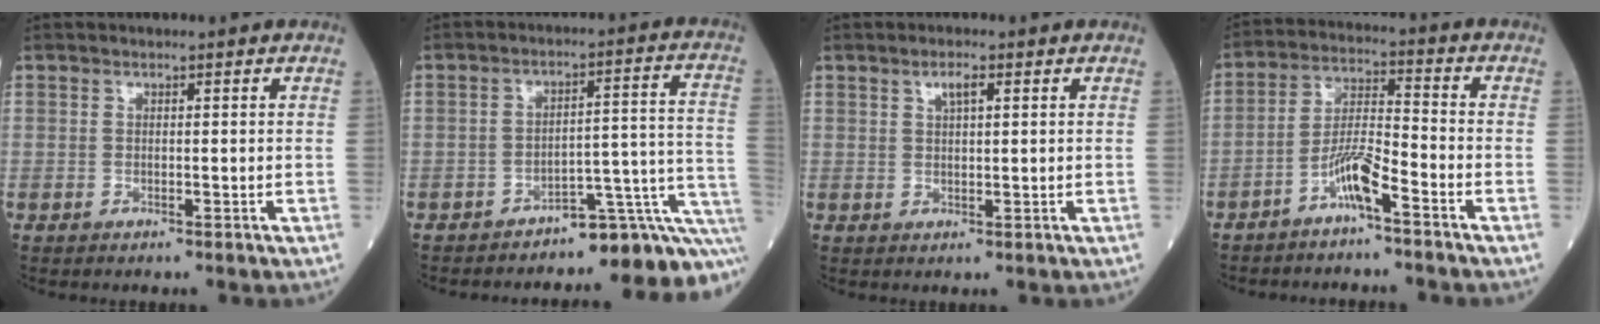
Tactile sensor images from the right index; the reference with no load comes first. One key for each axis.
{"total": 11.5, "fx": -10.1, "fy": 1.3, "fz": 5.2, "tx": -0.034, "ty": 0.067, "tz": -0.134}
{"total": 2.2, "fx": 1.1, "fy": 0.5, "fz": 1.9, "tx": -0.036, "ty": 0.001, "tz": 0.020}
{"total": 6.3, "fx": -4.0, "fy": 0.3, "fz": 4.8, "tx": -0.105, "ty": 0.005, "tz": -0.078}